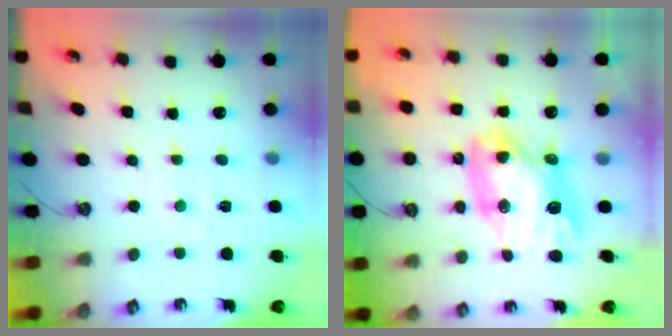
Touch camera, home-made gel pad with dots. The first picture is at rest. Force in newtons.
{"total": 15.1, "press": 15.0, "slide": 2.1}